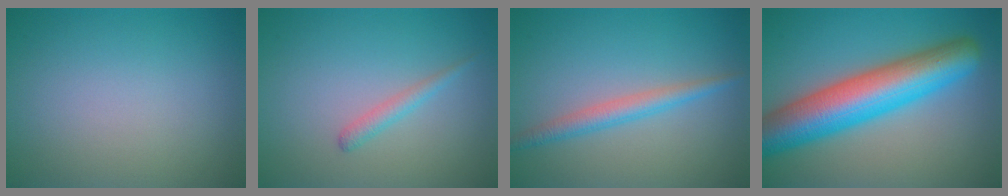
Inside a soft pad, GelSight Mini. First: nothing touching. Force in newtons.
{"total": 1.4, "press": 1.4, "slide": 0.0}
{"total": 2.5, "press": 2.5, "slide": 0.1}
{"total": 10.1, "press": 10.0, "slide": 0.2}